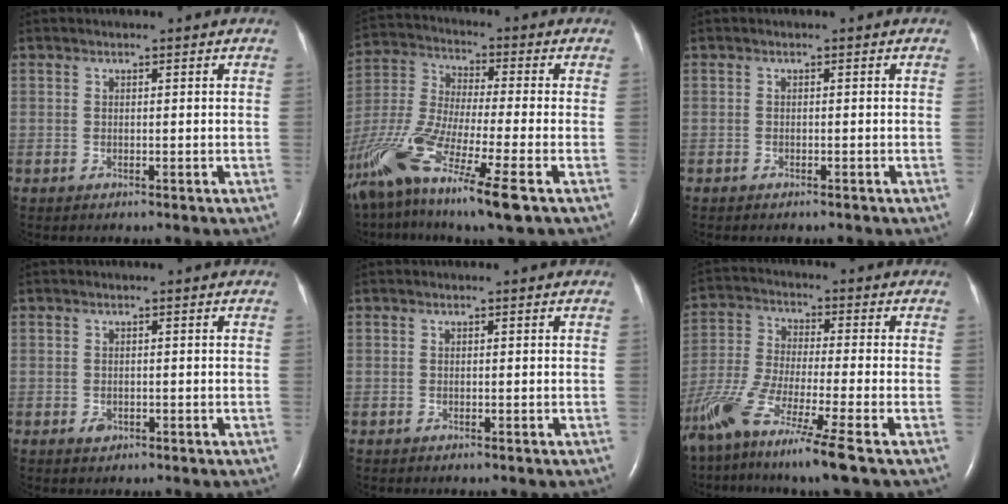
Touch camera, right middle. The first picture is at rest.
{"total": 19.6, "force": [-11.5, 1.6, 15.8], "torque": [-0.355, -0.062, -0.215]}
{"total": 0.6, "force": [-0.6, 0.1, 0.1], "torque": [-0.010, -0.002, -0.010]}
{"total": 1.1, "force": [-0.5, 0.8, 0.5], "torque": [-0.010, 0.001, -0.004]}
{"total": 0.0}
{"total": 15.3, "force": [-10.8, -0.5, 10.9], "torque": [-0.241, -0.056, -0.203]}